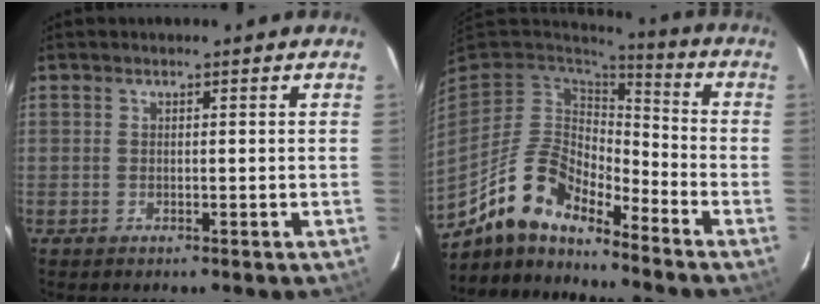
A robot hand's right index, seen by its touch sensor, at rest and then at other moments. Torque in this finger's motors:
{"motor_torque": [0.45, -0.91, 0.60, 0.09]}